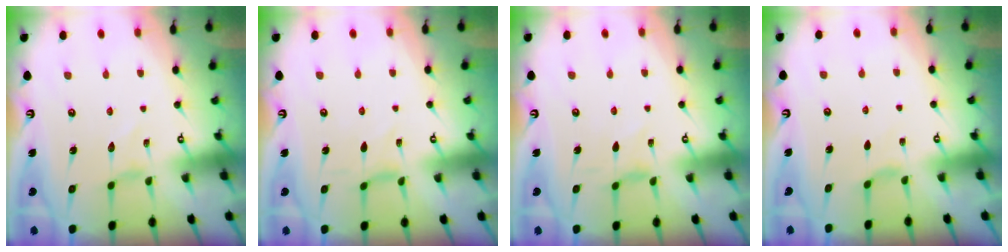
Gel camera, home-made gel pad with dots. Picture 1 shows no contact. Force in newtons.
{"total": 0.0}
{"total": 2.3, "press": 2.3, "slide": 0.4}
{"total": 1.9, "press": 1.8, "slide": 0.5}